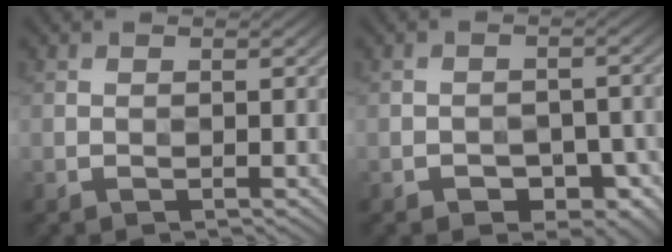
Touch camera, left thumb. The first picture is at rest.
{"total": 3.1, "force": [-2.3, 1.8, 1.1], "torque": [-0.011, 0.008, -0.034]}